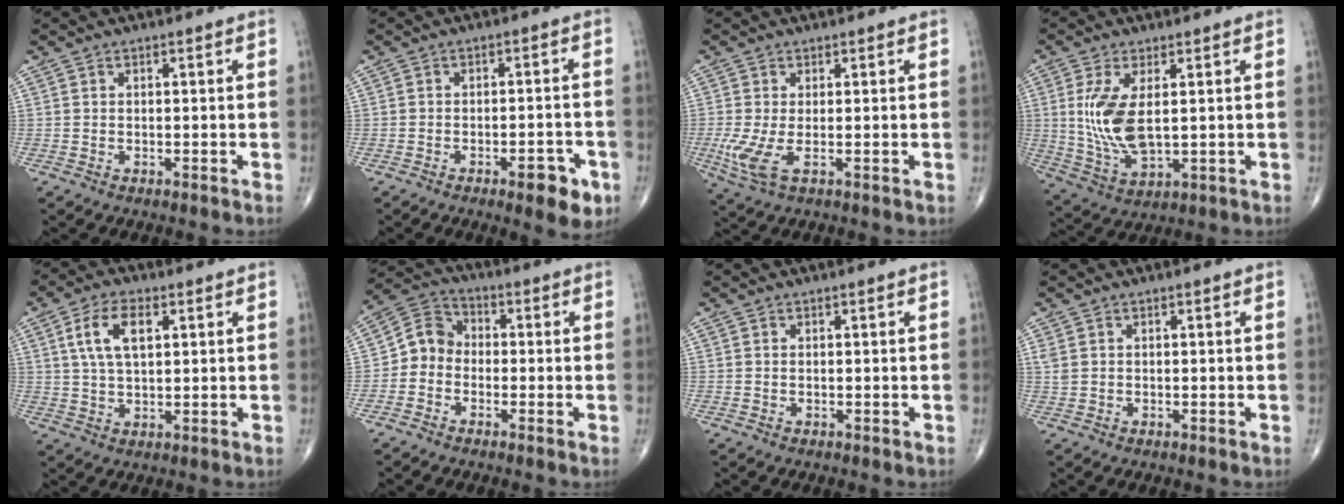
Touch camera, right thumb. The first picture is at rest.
{"total": 6.8, "force": [-3.4, 2.6, 5.3], "torque": [-0.051, 0.014, -0.040]}
{"total": 5.1, "force": [-0.7, 1.7, 4.8], "torque": [-0.128, -0.015, -0.012]}
{"total": 10.6, "force": [1.6, 4.7, 9.3], "torque": [-0.195, -0.016, 0.044]}
{"total": 8.4, "force": [2.7, 4.2, 6.8], "torque": [-0.128, 0.001, 0.052]}
{"total": 6.5, "force": [-1.6, 5.6, 2.9], "torque": [-0.034, 0.028, -0.049]}
{"total": 0.0}
{"total": 1.5, "force": [0.5, 1.1, 0.9], "torque": [-0.026, 0.005, 0.016]}